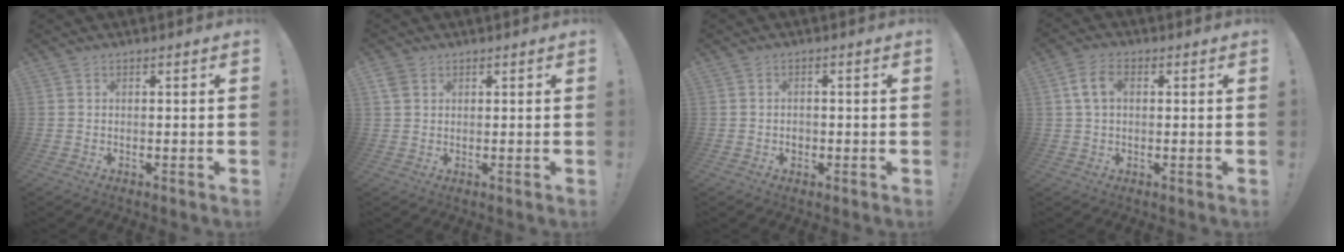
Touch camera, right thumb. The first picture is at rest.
{"total": 2.8, "force": [1.4, 2.1, 1.2], "torque": [-0.025, 0.003, 0.029]}
{"total": 1.4, "force": [-0.4, 1.3, 0.6], "torque": [-0.002, 0.003, -0.010]}
{"total": 6.6, "force": [1.5, 4.2, 4.9], "torque": [-0.107, 0.008, 0.027]}